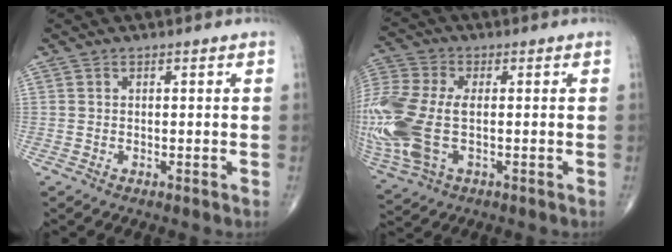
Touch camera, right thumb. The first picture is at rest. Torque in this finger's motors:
{"motor_torque": [0.42, 0.33, 1.30, 0.20, 0.44]}